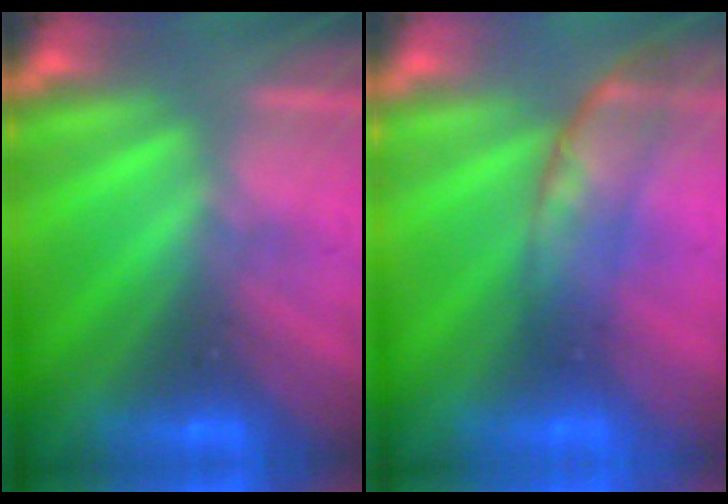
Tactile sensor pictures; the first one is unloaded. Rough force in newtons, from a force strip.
{"total": 2.6}